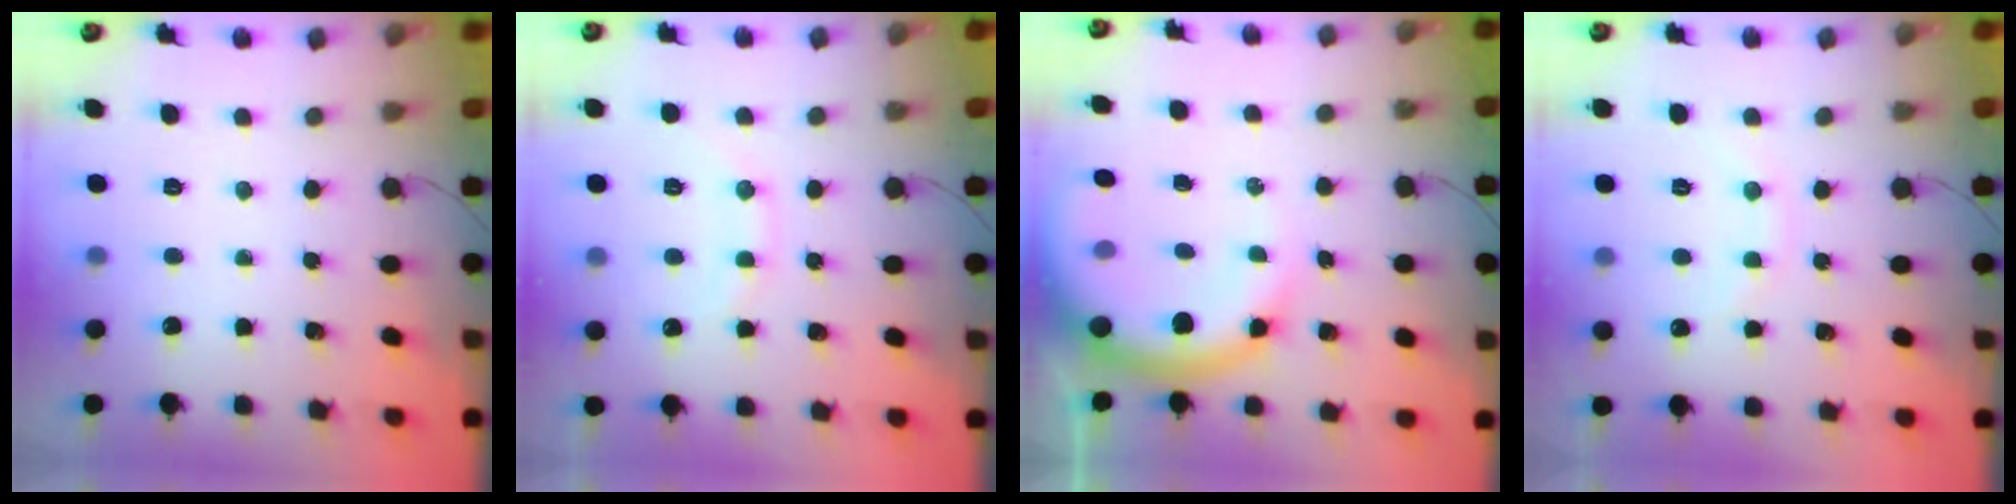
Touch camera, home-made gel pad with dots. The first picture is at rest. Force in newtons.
{"total": 9.2, "press": 9.1, "slide": 1.0}
{"total": 14.5, "press": 14.2, "slide": 3.0}
{"total": 7.4, "press": 7.2, "slide": 1.6}